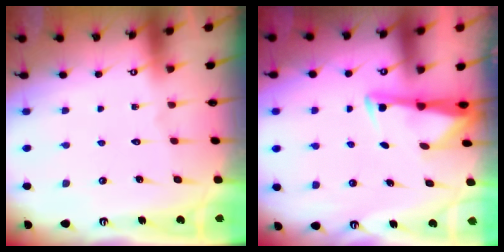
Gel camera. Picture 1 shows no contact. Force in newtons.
{"total": 2.9, "press": 2.9, "slide": 0.4}